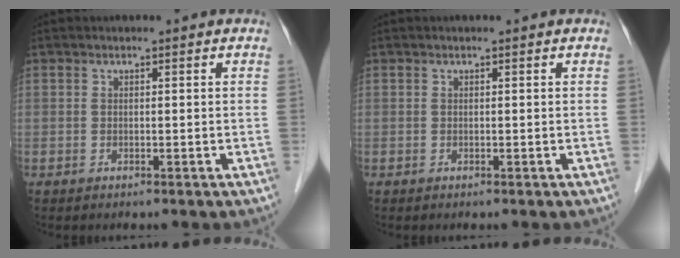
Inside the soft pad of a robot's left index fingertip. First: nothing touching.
{"total": 0.0}